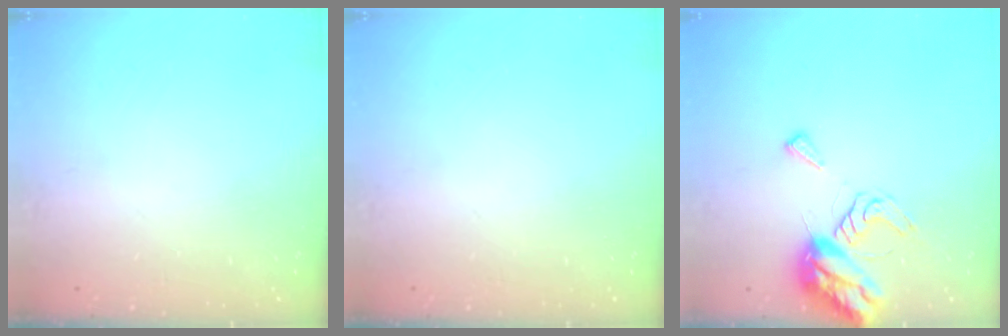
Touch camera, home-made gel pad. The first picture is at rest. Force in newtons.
{"total": 0.0}
{"total": 9.0, "press": 9.0, "slide": 1.1}